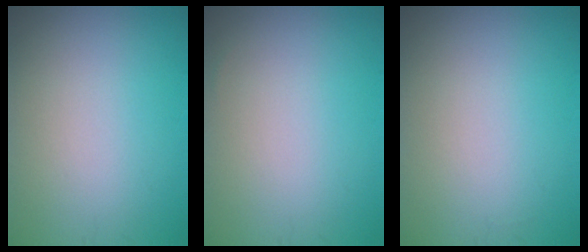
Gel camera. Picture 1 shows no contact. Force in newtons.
{"total": 0.0}
{"total": 0.0}